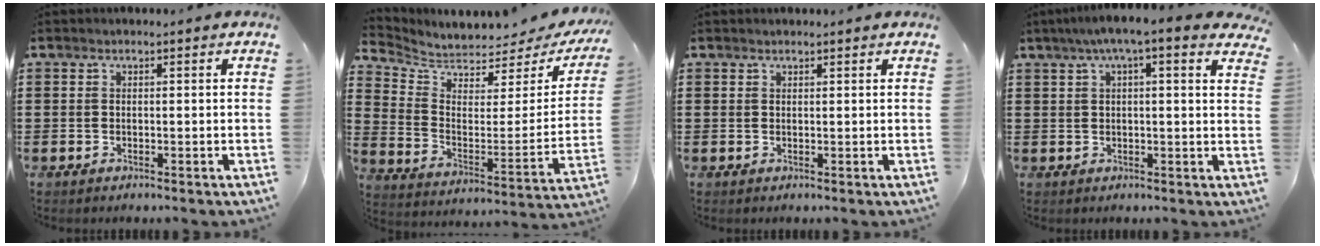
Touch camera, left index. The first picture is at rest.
{"total": 4.1, "force": [4.0, 1.1, 0.7], "torque": [-0.043, -0.044, 0.064]}
{"total": 0.5, "force": [0.5, 0.1, 0.1], "torque": [-0.003, 0.001, 0.010]}
{"total": 5.2, "force": [3.4, 0.3, 3.9], "torque": [-0.085, -0.002, 0.057]}